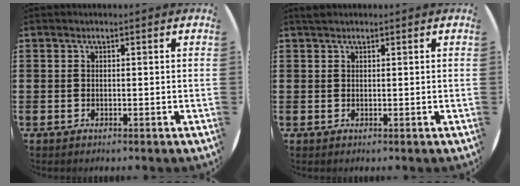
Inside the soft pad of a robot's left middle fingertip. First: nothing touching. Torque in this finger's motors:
{"motor_torque": [0.00, -0.21, -0.59, -0.21]}